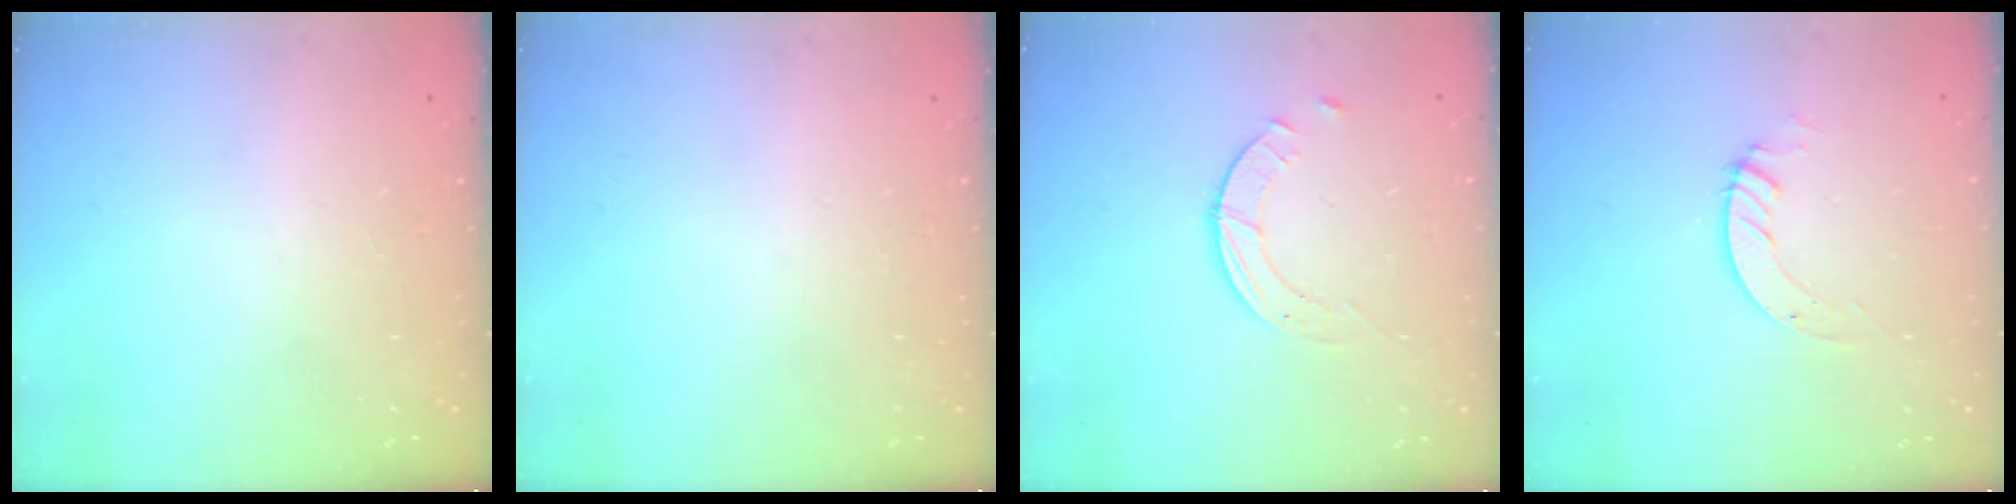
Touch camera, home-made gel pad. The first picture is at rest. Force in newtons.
{"total": 0.0}
{"total": 2.3, "press": 2.3, "slide": 0.3}
{"total": 3.7, "press": 3.7, "slide": 0.2}